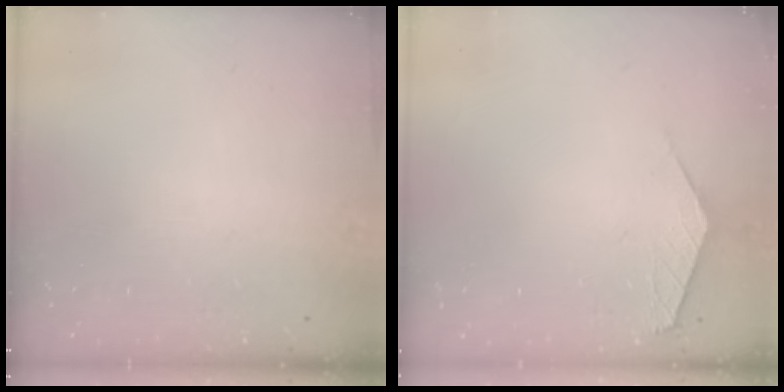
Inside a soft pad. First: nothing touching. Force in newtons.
{"total": 1.5, "press": 1.4, "slide": 0.4}